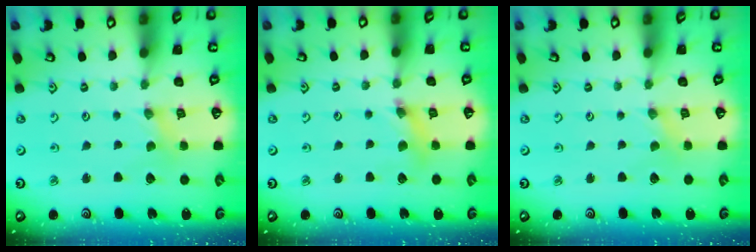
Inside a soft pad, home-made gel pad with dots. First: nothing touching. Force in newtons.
{"total": 5.9, "press": 5.9, "slide": 0.7}
{"total": 0.0}